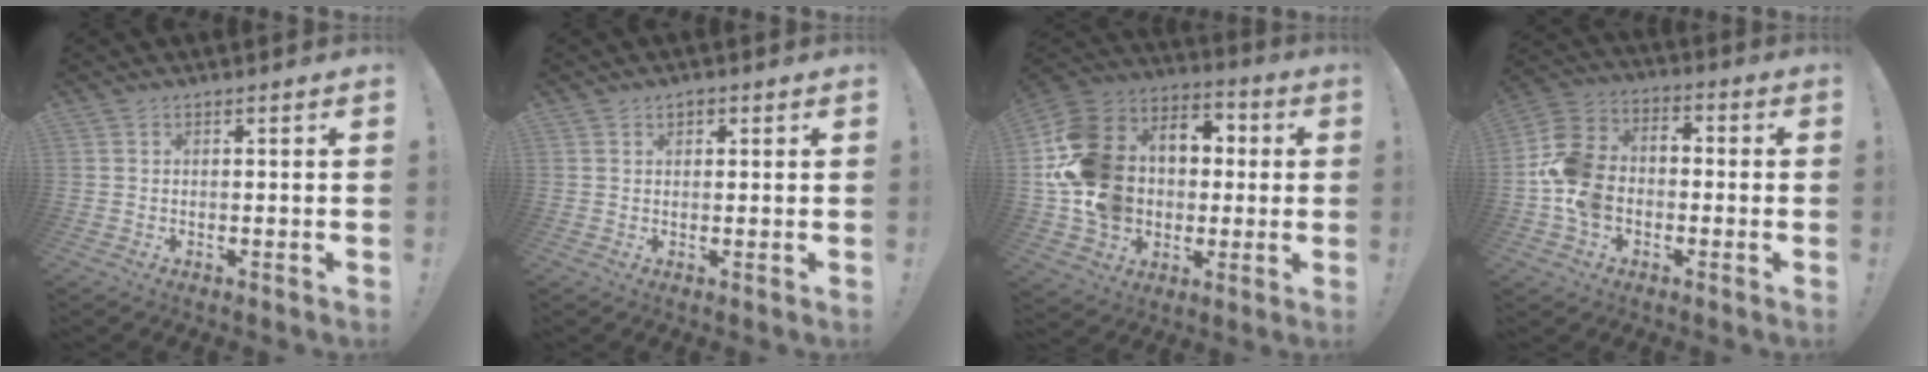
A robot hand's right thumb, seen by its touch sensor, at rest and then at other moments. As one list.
[{"total": 1.1, "force": [0.6, 0.9, 0.4], "torque": [-0.006, 0.002, 0.010]}, {"total": 20.6, "force": [0.9, 17.2, 11.3], "torque": [-0.226, 0.005, 0.048]}, {"total": 14.1, "force": [-4.6, 10.8, 7.8], "torque": [-0.156, 0.035, -0.082]}]